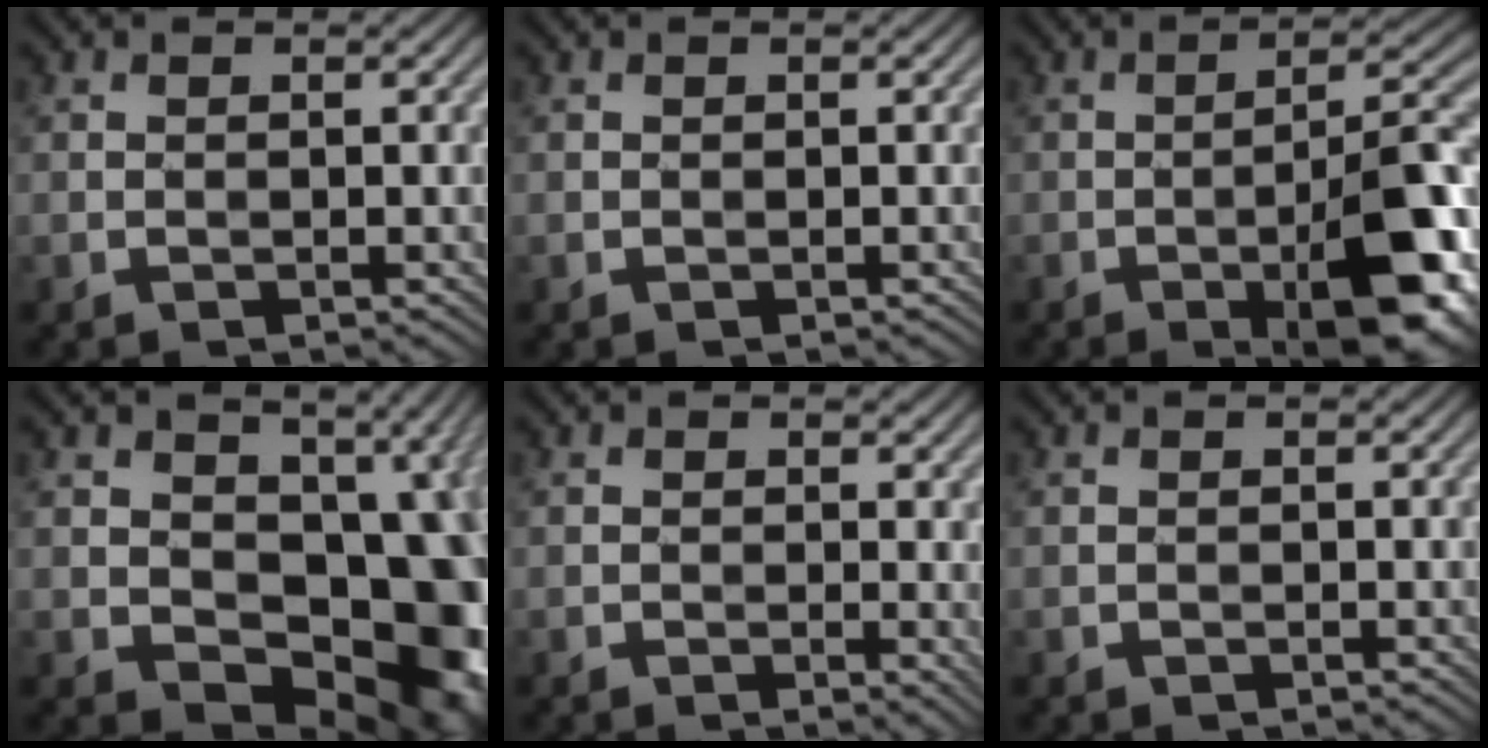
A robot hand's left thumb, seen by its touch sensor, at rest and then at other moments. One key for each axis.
{"total": 0.0}
{"total": 12.1, "fx": -5.2, "fy": 3.4, "fz": 10.4, "tx": -0.146, "ty": 0.011, "tz": -0.084}
{"total": 17.7, "fx": -1.6, "fy": 12.0, "fz": 12.9, "tx": -0.148, "ty": -0.037, "tz": 0.015}
{"total": 2.3, "fx": 0.5, "fy": 1.1, "fz": 1.9, "tx": -0.021, "ty": -0.001, "tz": 0.009}
{"total": 0.0}